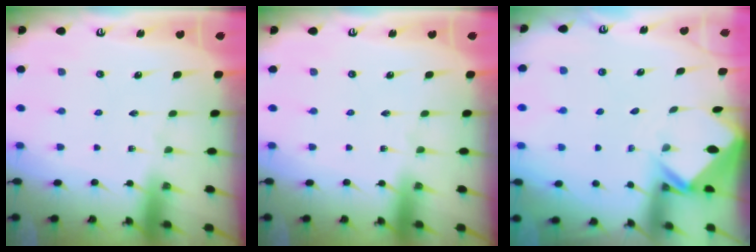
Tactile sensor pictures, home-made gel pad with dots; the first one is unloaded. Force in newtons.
{"total": 0.0}
{"total": 2.6, "press": 2.6, "slide": 0.2}